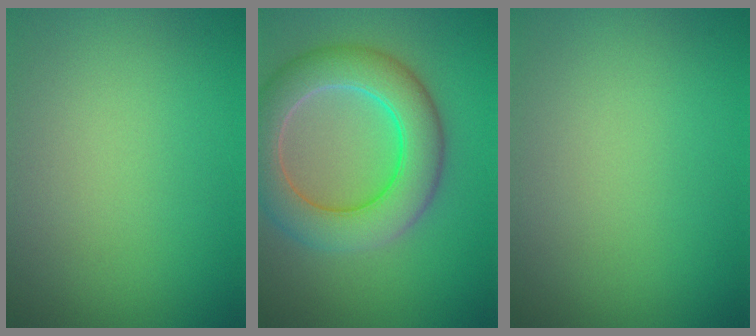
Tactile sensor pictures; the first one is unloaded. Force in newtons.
{"total": 7.7, "press": 7.7, "slide": 0.5}
{"total": 0.0}